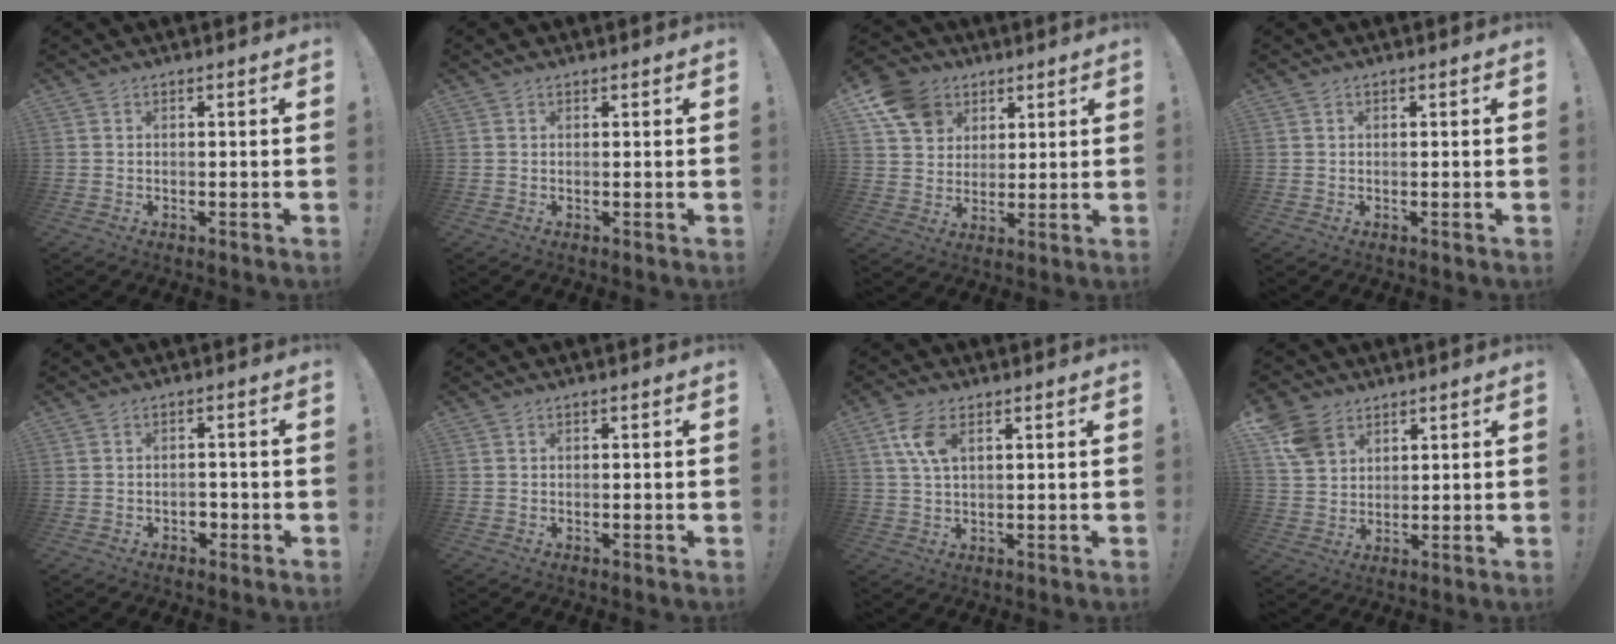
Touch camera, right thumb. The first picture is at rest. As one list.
[{"total": 0.9, "force": [0.9, 0.2, 0.1], "torque": [0.012, -0.006, 0.014]}, {"total": 12.1, "force": [5.8, 9.6, 4.6], "torque": [-0.071, -0.030, 0.117]}, {"total": 0.0}, {"total": 2.5, "force": [-1.0, 1.9, 1.2], "torque": [-0.003, -0.008, -0.022]}, {"total": 0.0}, {"total": 7.2, "force": [2.9, 3.6, 5.6], "torque": [-0.110, -0.002, 0.052]}, {"total": 8.8, "force": [5.1, 6.3, 3.5], "torque": [-0.056, -0.021, 0.104]}]